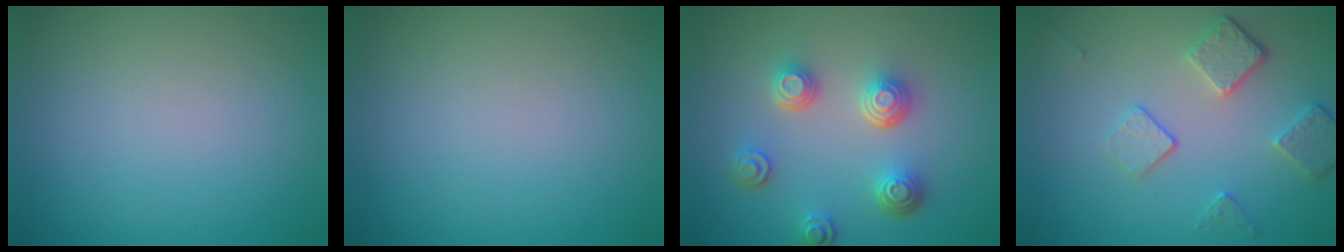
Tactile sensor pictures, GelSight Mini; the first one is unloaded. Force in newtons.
{"total": 0.0}
{"total": 4.3, "press": 3.3, "slide": 2.7}
{"total": 3.8, "press": 2.9, "slide": 2.5}